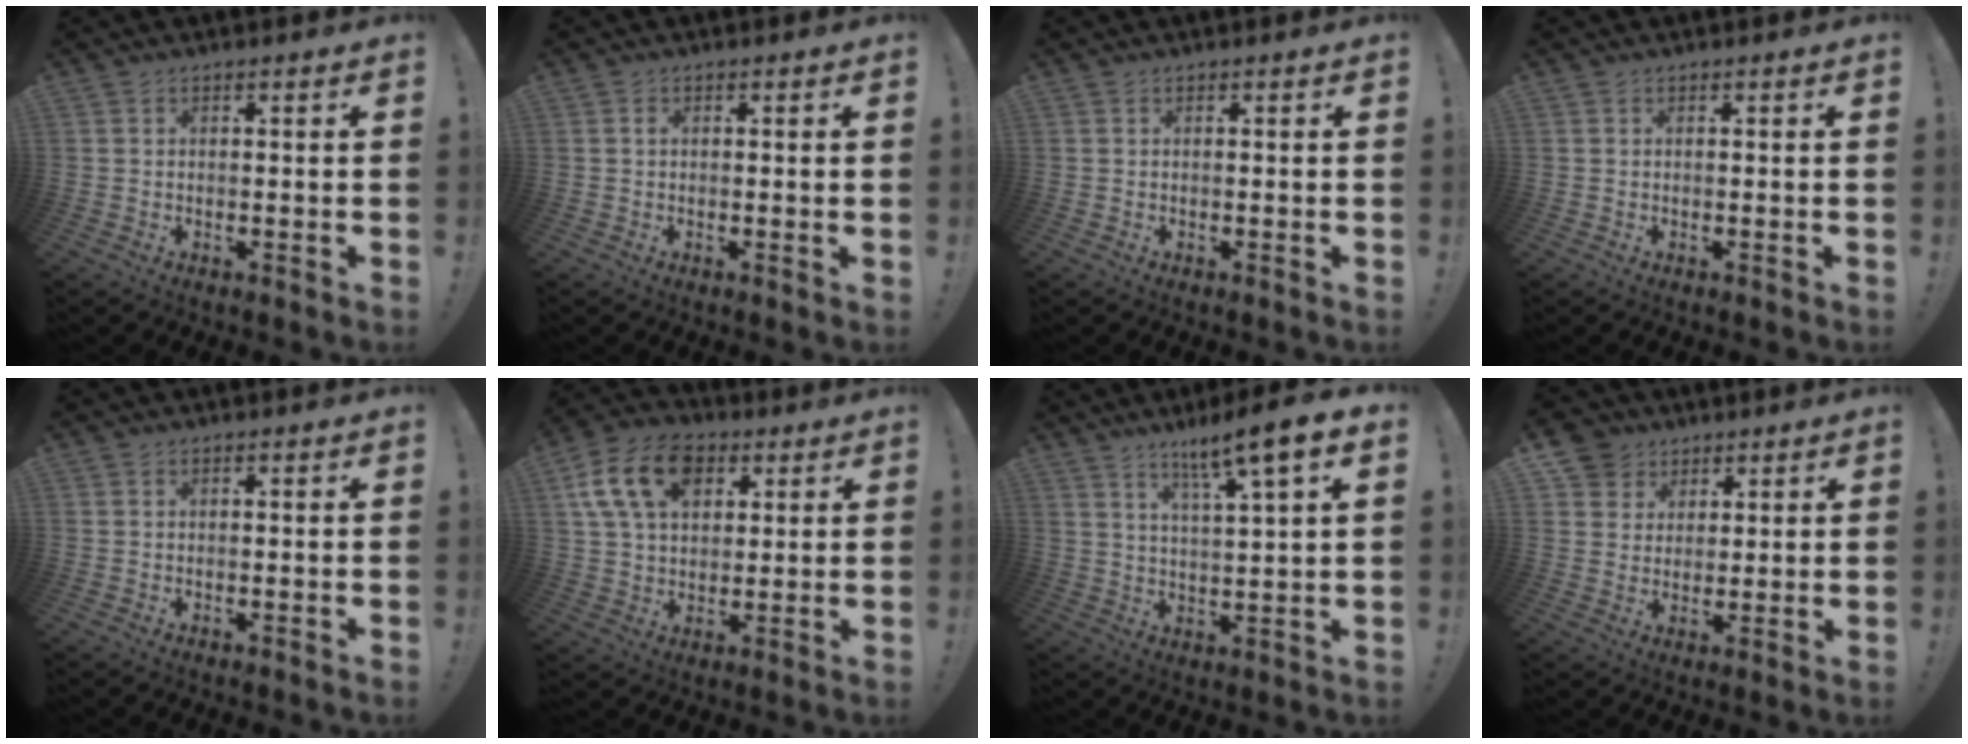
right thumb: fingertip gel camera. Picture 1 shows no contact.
{"total": 0.6, "force": [0.0, 0.2, 0.5], "torque": [-0.012, 0.004, 0.000]}
{"total": 0.0}
{"total": 0.0}
{"total": 0.0}
{"total": 16.2, "force": [6.4, 11.1, 10.0], "torque": [-0.169, -0.012, 0.123]}
{"total": 10.0, "force": [6.2, 0.2, 7.8], "torque": [-0.126, -0.036, 0.095]}
{"total": 7.5, "force": [4.1, 6.2, 1.0], "torque": [-0.017, -0.029, 0.083]}